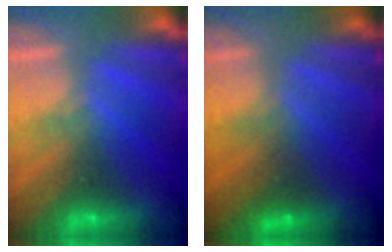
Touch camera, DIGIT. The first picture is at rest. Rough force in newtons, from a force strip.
{"total": 1.7}